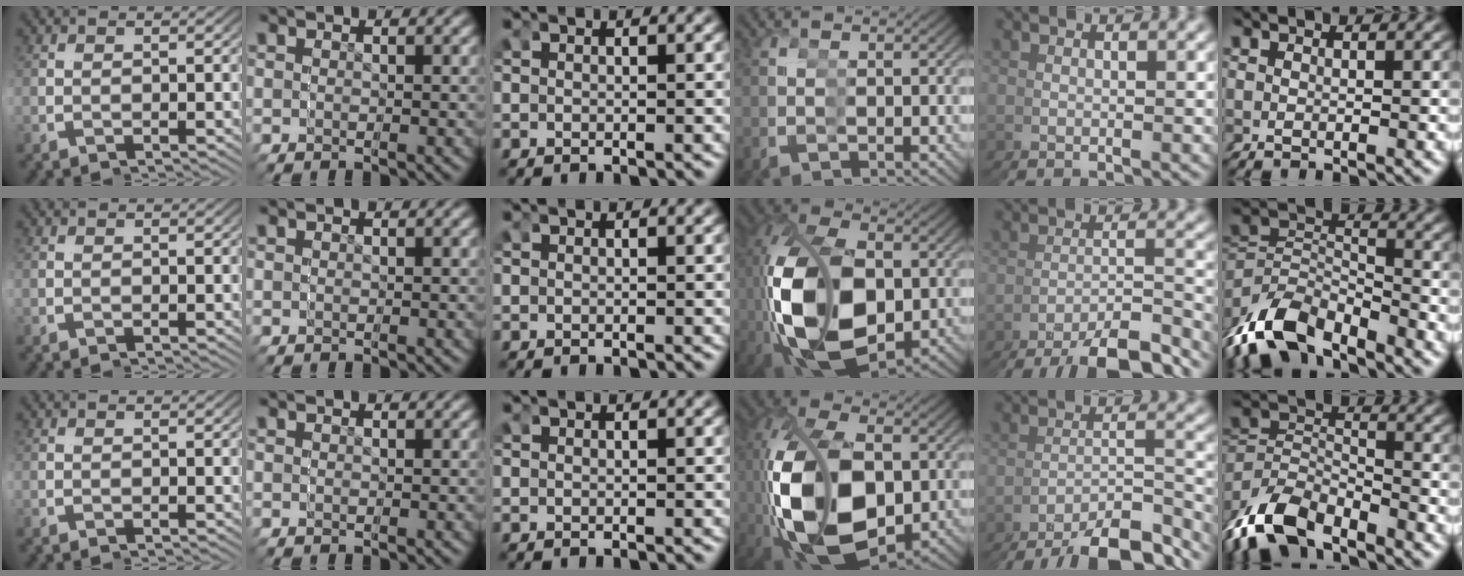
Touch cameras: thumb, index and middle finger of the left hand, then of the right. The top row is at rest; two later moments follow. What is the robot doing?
{"motion": "grasp_and_lifting", "object": "markers"}